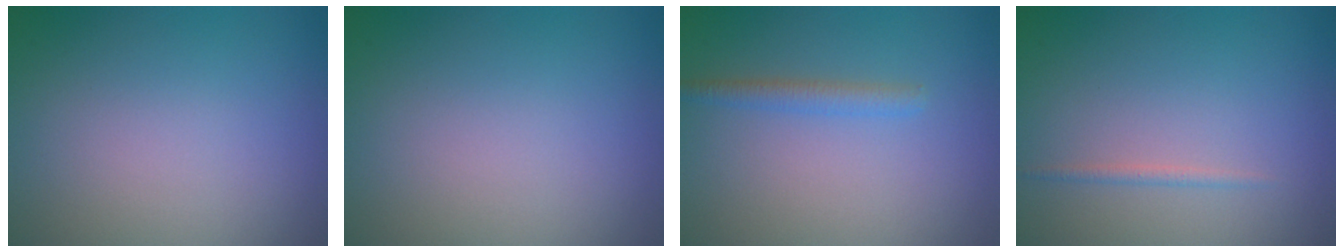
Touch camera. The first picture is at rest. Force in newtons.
{"total": 0.0}
{"total": 1.6, "press": 1.6, "slide": 0.0}
{"total": 0.8, "press": 0.7, "slide": 0.1}